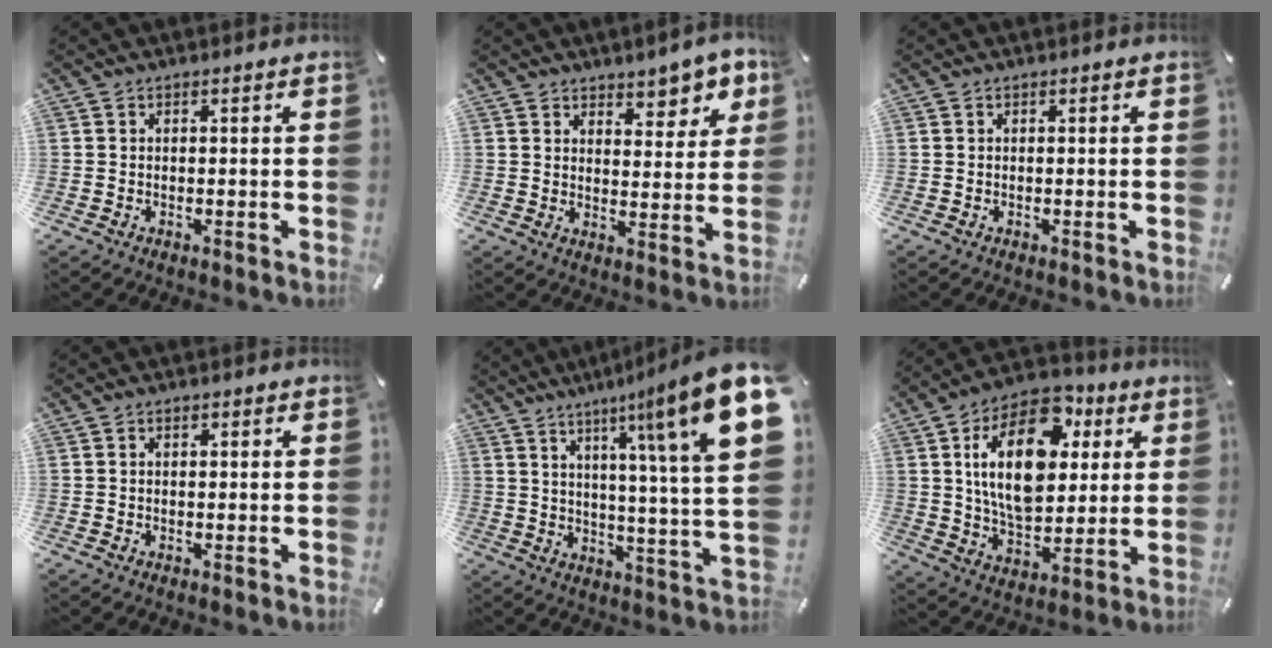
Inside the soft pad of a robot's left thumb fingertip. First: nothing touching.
{"total": 7.3, "force": [5.8, 4.1, 1.5], "torque": [0.001, -0.052, 0.101]}
{"total": 0.0}
{"total": 0.9, "force": [0.3, 0.6, 0.6], "torque": [-0.005, 0.002, 0.001]}
{"total": 19.8, "force": [10.3, 3.1, 16.7], "torque": [-0.251, -0.065, 0.146]}
{"total": 20.9, "force": [6.8, 13.0, 14.9], "torque": [-0.280, -0.014, 0.112]}